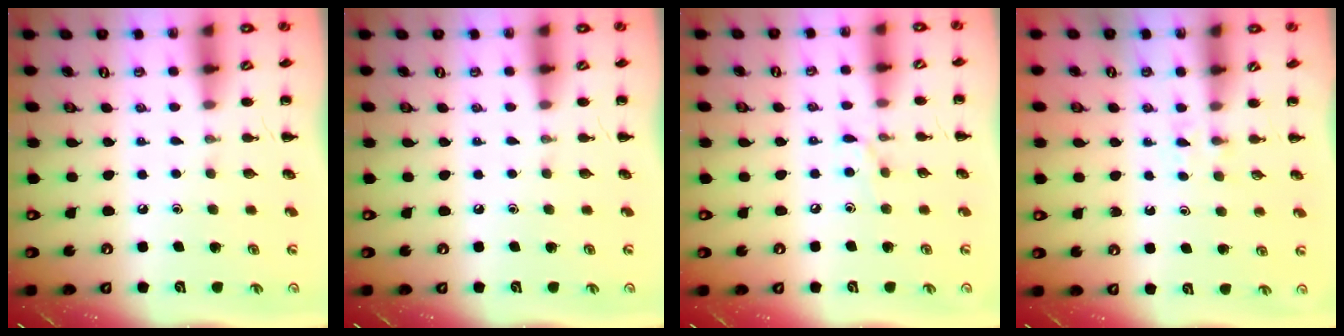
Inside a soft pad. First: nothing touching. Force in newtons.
{"total": 0.0}
{"total": 6.0, "press": 5.7, "slide": 1.8}
{"total": 2.4, "press": 2.0, "slide": 1.2}